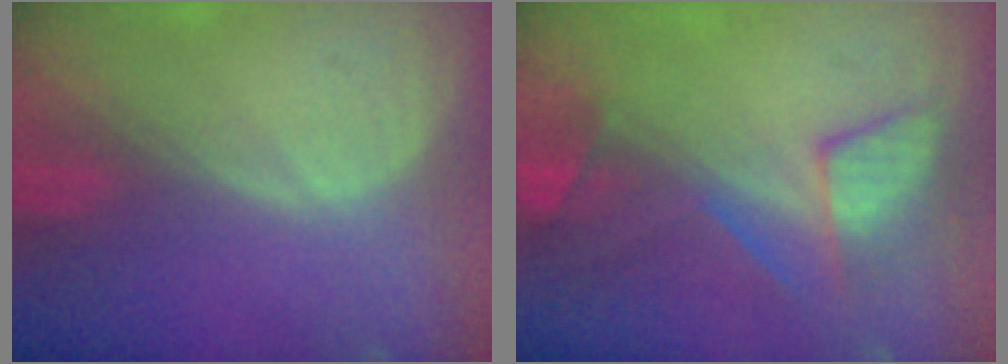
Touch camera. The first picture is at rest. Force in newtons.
{"total": 7.8, "press": 7.6, "slide": 1.6}